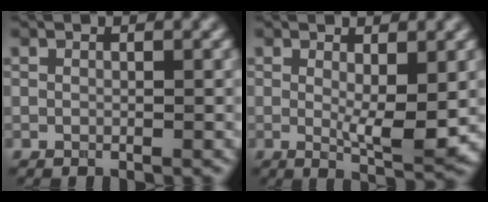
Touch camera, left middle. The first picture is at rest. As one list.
[{"total": 4.4, "force": [0.3, 1.1, 4.2], "torque": [-0.068, -0.016, 0.009]}]